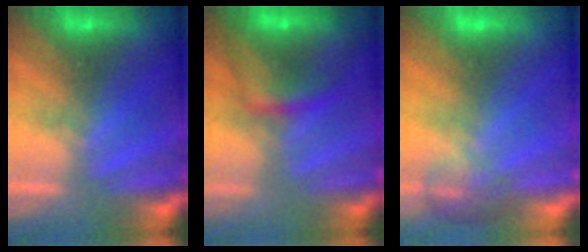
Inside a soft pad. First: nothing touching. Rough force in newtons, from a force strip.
{"total": 7.4}
{"total": 3.6}